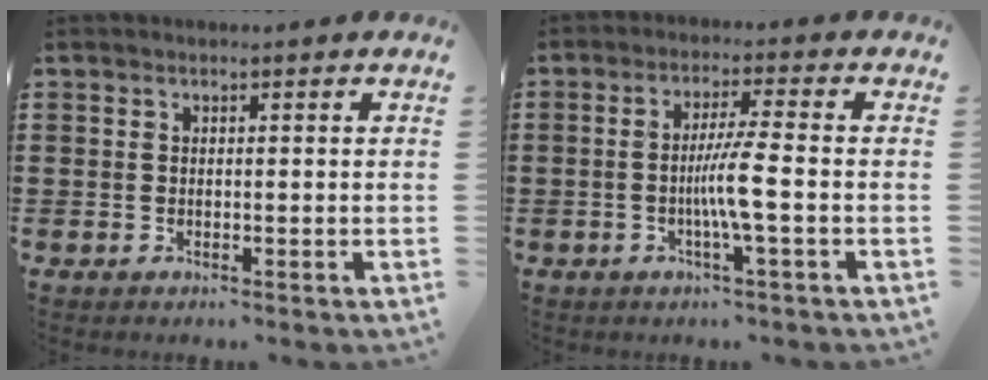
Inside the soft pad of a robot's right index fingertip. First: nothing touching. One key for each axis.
{"total": 5.5, "fx": -1.3, "fy": -0.4, "fz": 5.4, "tx": -0.101, "ty": -0.010, "tz": -0.029}